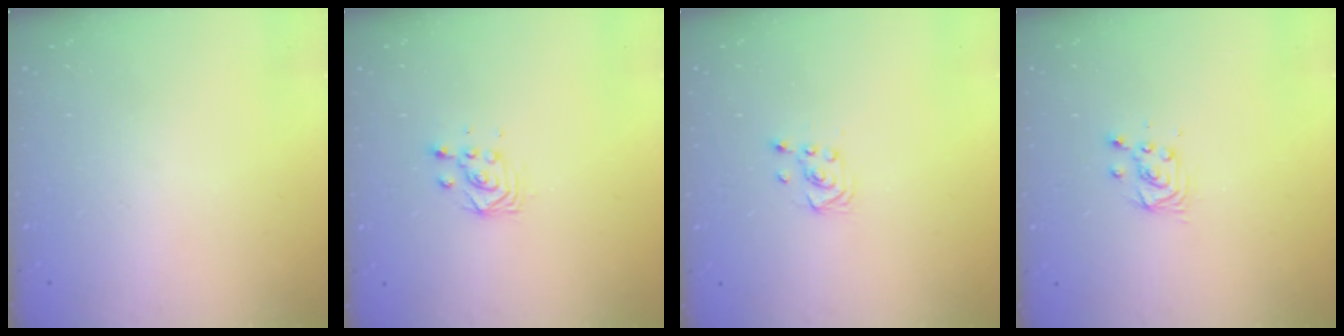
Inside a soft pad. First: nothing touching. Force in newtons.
{"total": 2.8, "press": 2.8, "slide": 0.3}
{"total": 2.6, "press": 2.4, "slide": 1.0}
{"total": 4.2, "press": 4.2, "slide": 0.5}